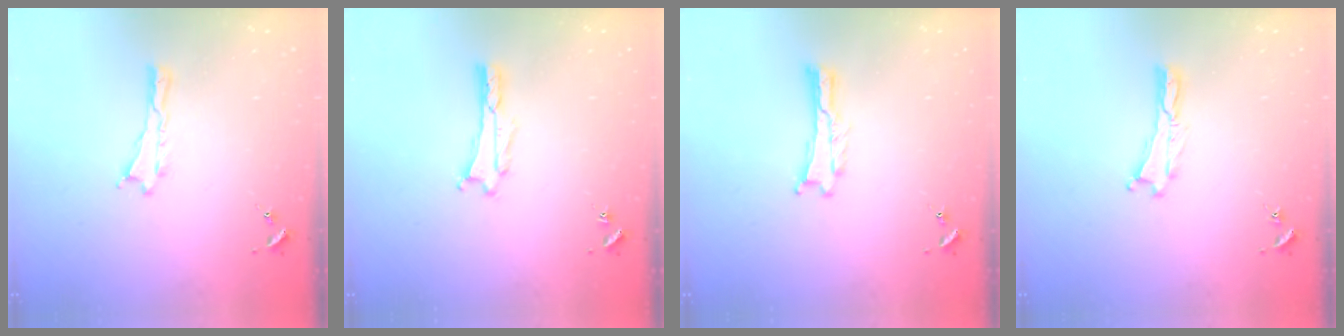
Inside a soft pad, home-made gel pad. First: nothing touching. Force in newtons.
{"total": 1.8, "press": 1.8, "slide": 0.2}
{"total": 0.0}
{"total": 0.0}